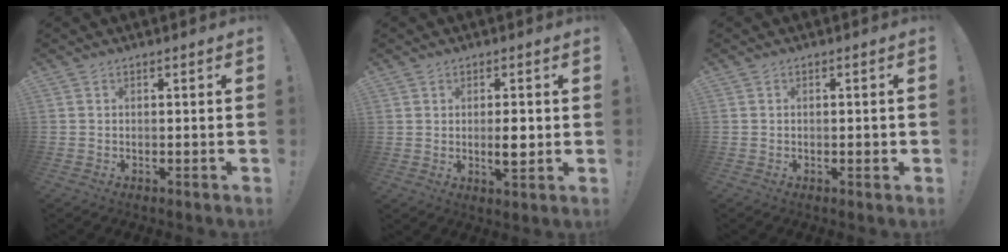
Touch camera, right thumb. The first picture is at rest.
{"total": 5.4, "force": [0.5, 4.3, 3.3], "torque": [-0.034, 0.002, 0.008]}
{"total": 1.3, "force": [-0.2, 0.7, 1.1], "torque": [-0.016, 0.003, -0.002]}